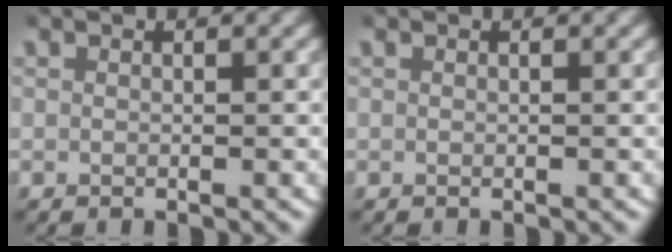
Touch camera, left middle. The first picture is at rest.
{"total": 0.0}